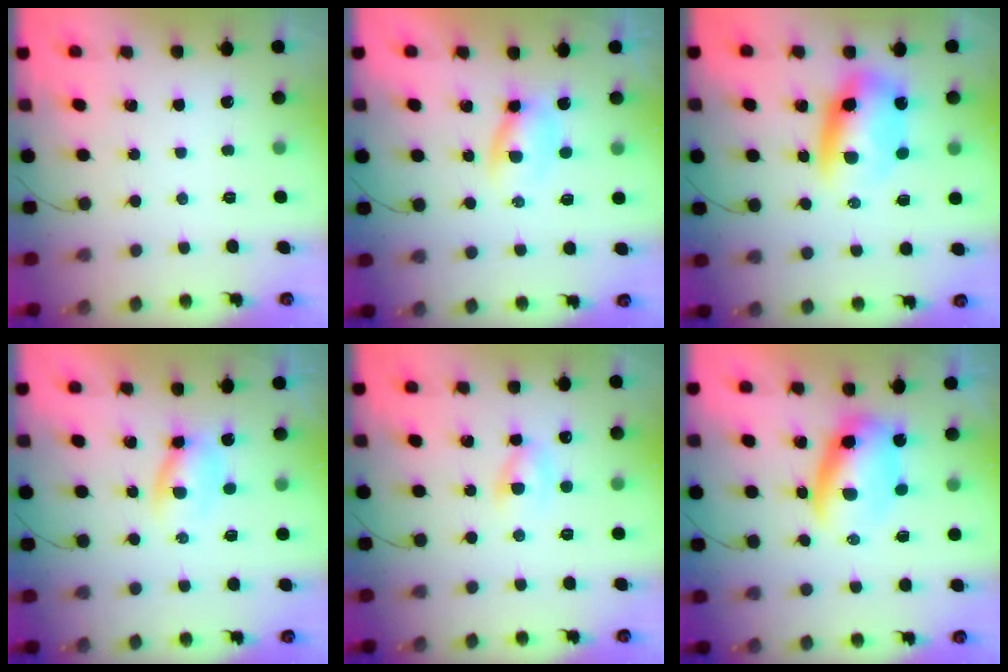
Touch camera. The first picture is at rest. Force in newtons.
{"total": 2.2, "press": 2.0, "slide": 1.1}
{"total": 9.5, "press": 9.1, "slide": 2.5}
{"total": 2.2, "press": 2.0, "slide": 1.1}
{"total": 3.2, "press": 3.0, "slide": 1.1}
{"total": 6.2, "press": 6.0, "slide": 1.6}